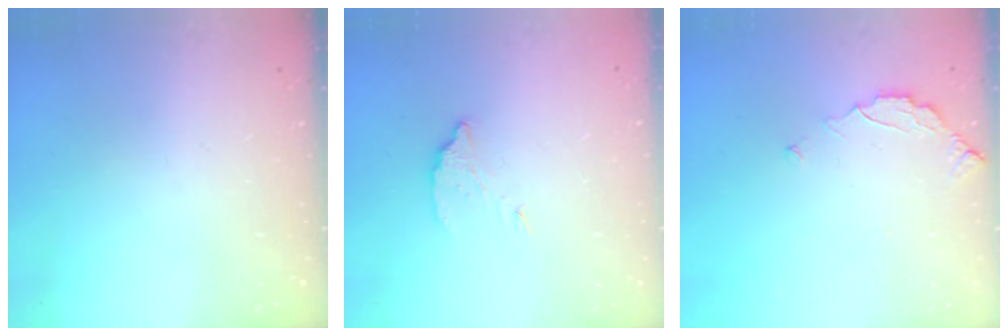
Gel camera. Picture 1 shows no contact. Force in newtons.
{"total": 2.8, "press": 2.8, "slide": 0.2}
{"total": 3.0, "press": 3.0, "slide": 0.3}